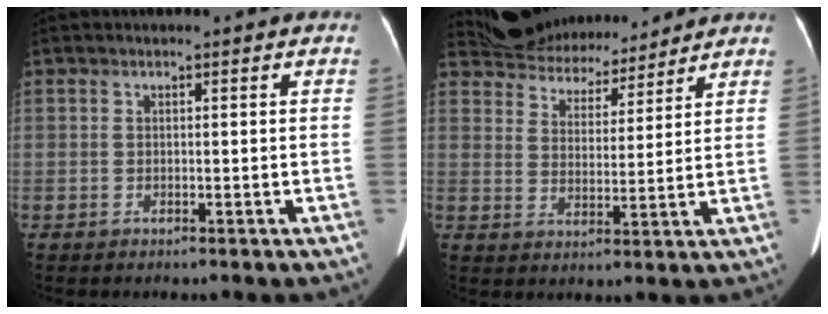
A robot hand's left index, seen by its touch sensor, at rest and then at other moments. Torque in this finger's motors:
{"motor_torque": [-0.01, -0.01, -0.15, -0.21]}